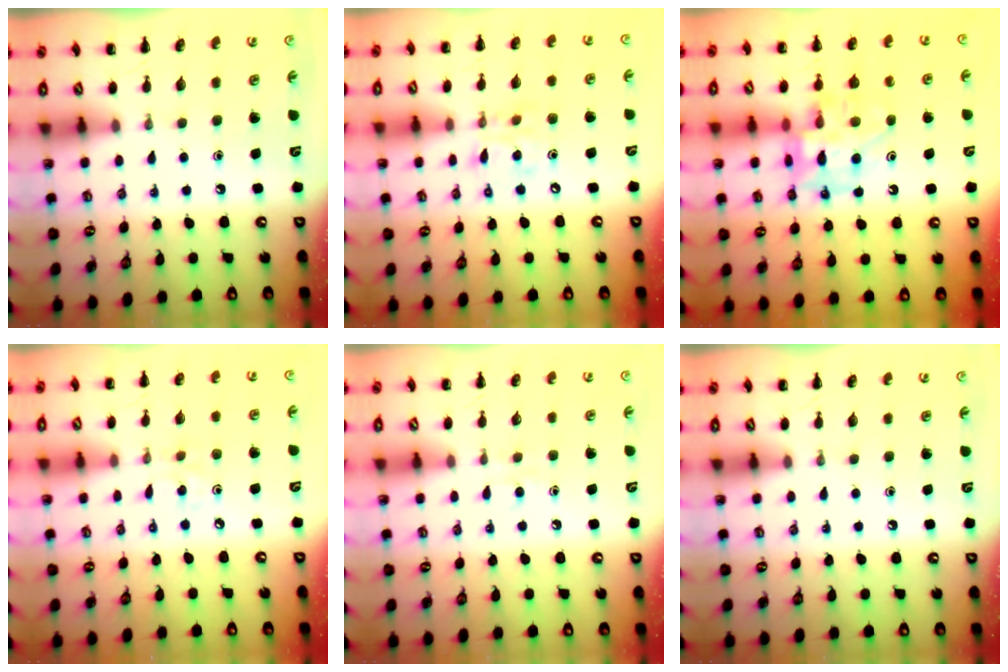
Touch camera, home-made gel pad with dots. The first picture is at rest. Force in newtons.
{"total": 10.2, "press": 10.0, "slide": 2.2}
{"total": 14.2, "press": 13.8, "slide": 3.0}
{"total": 2.4, "press": 2.2, "slide": 0.8}
{"total": 2.9, "press": 2.7, "slide": 1.1}
{"total": 0.0}